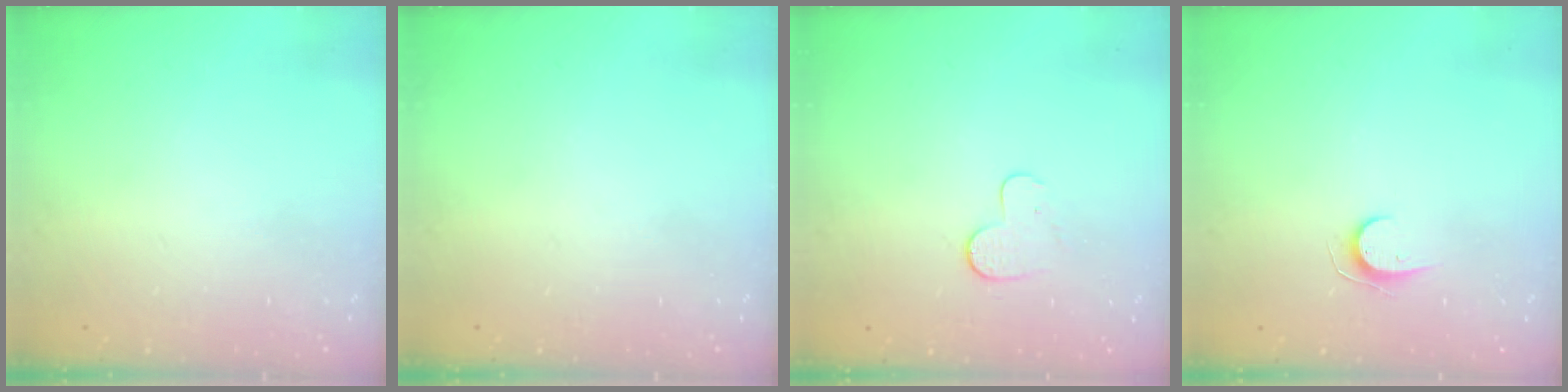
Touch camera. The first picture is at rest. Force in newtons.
{"total": 0.0}
{"total": 4.6, "press": 4.6, "slide": 0.4}
{"total": 5.6, "press": 5.6, "slide": 0.6}